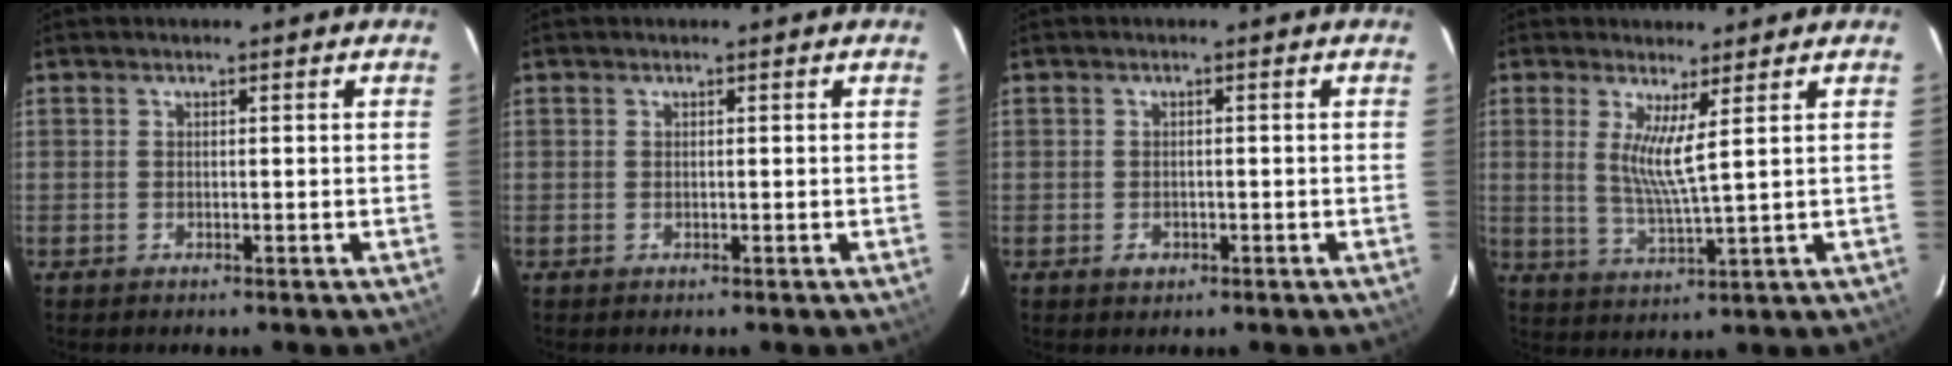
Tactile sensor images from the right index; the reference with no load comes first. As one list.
[{"total": 0.0}, {"total": 1.8, "force": [-0.9, 1.4, 0.6], "torque": [-0.007, 0.000, -0.012]}, {"total": 5.7, "force": [2.1, -0.3, 5.2], "torque": [-0.103, -0.020, 0.040]}]